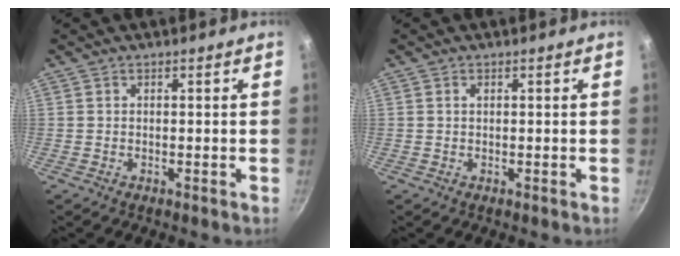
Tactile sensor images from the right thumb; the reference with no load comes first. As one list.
[{"total": 0.8, "force": [0.3, 0.5, 0.5], "torque": [-0.008, 0.002, 0.005]}]